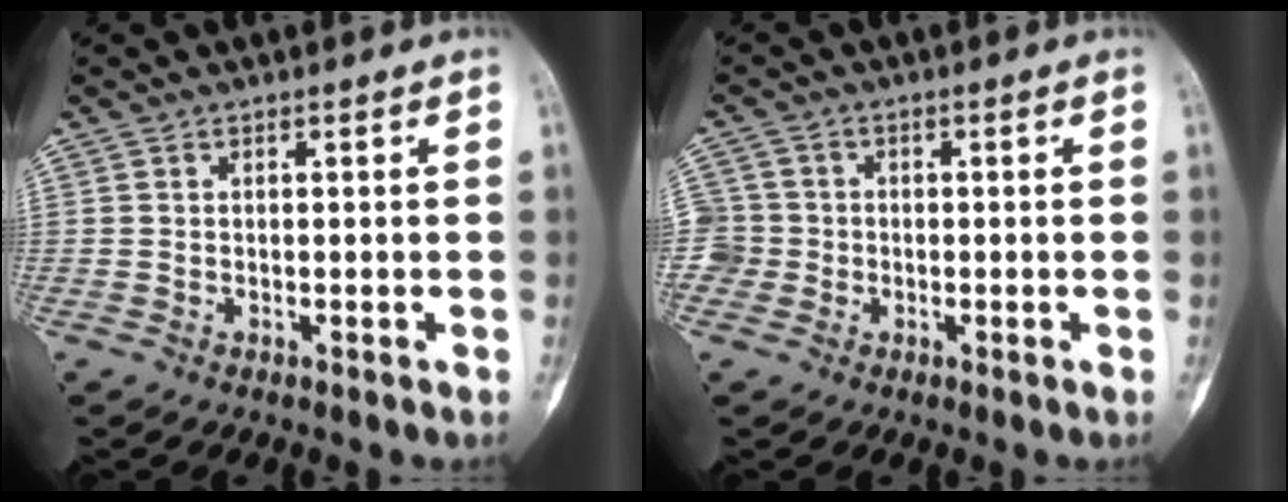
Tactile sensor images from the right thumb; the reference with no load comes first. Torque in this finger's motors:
{"motor_torque": [0.00, -0.02, 0.22, 0.19, -0.05]}